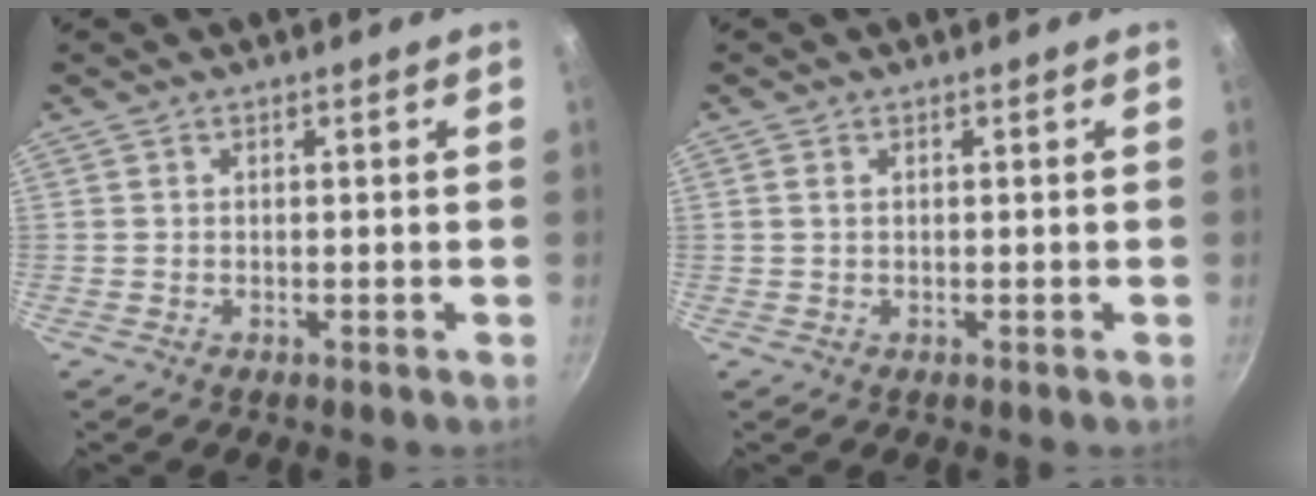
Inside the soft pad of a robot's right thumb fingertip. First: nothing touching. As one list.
[{"total": 0.8, "force": [0.3, 0.5, 0.6], "torque": [-0.012, 0.001, 0.004]}]